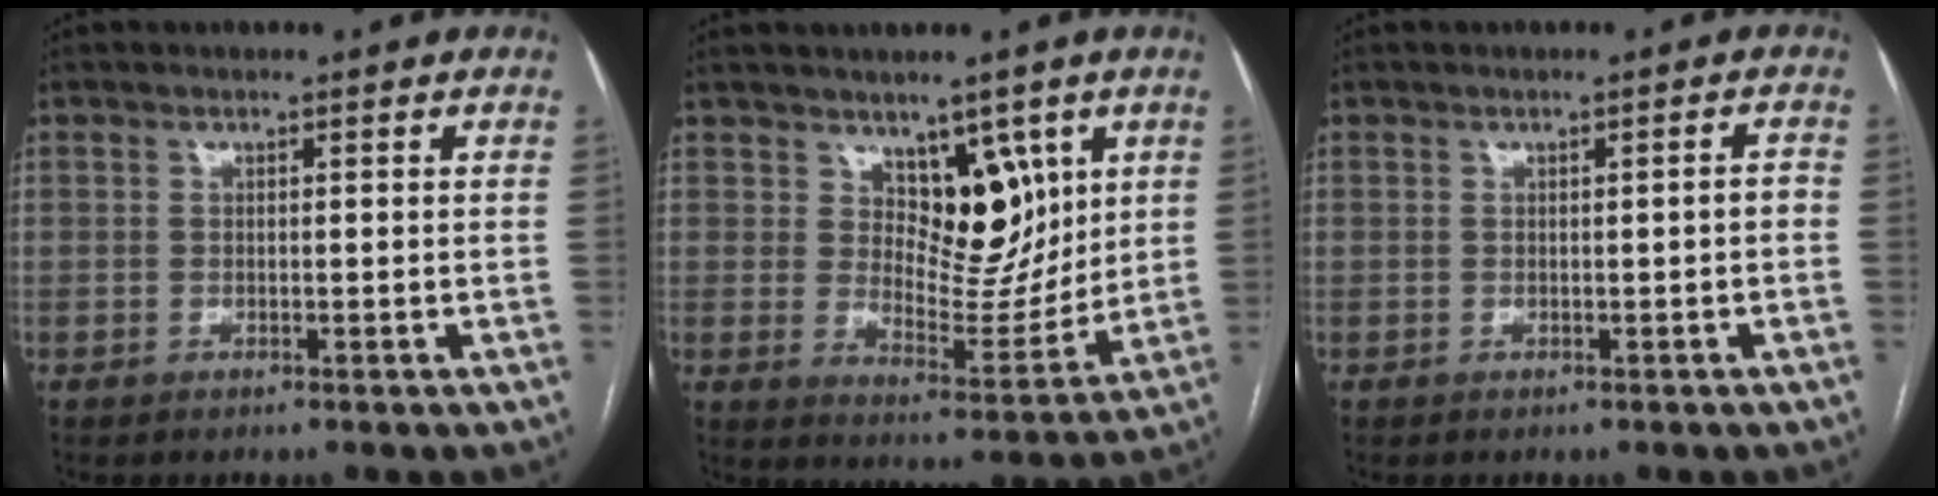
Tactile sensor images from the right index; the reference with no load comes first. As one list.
[{"total": 9.1, "force": [4.7, 5.1, 5.8], "torque": [-0.079, -0.004, 0.085]}, {"total": 1.1, "force": [-0.3, 0.1, 1.1], "torque": [-0.011, 0.001, -0.003]}]